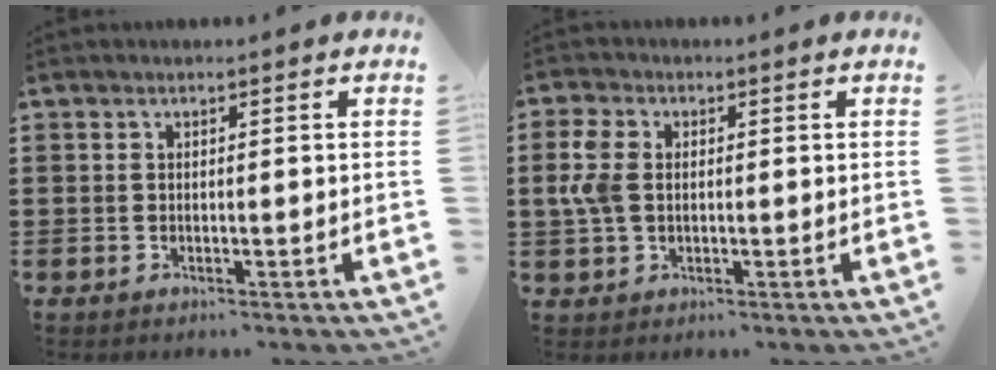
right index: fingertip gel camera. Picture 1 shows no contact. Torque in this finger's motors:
{"motor_torque": [0.94, 0.21, 0.51, 0.09]}